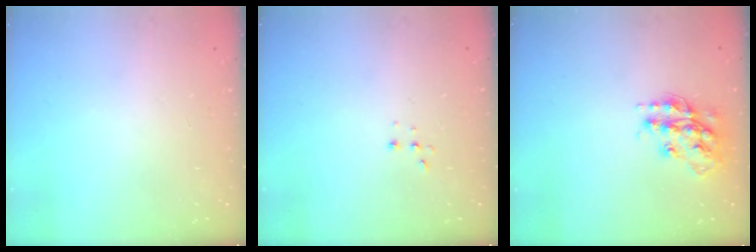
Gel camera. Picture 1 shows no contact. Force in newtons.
{"total": 2.2, "press": 2.2, "slide": 0.5}
{"total": 14.6, "press": 14.5, "slide": 0.7}